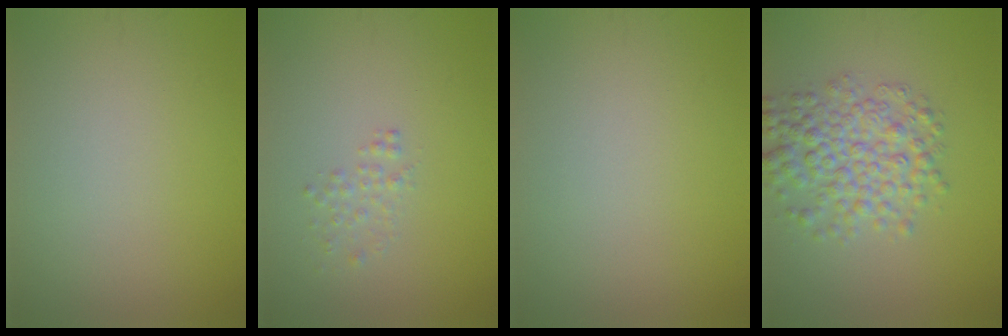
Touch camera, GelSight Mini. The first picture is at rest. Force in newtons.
{"total": 1.1, "press": 1.1, "slide": 0.0}
{"total": 0.0}
{"total": 5.3, "press": 5.3, "slide": 0.1}